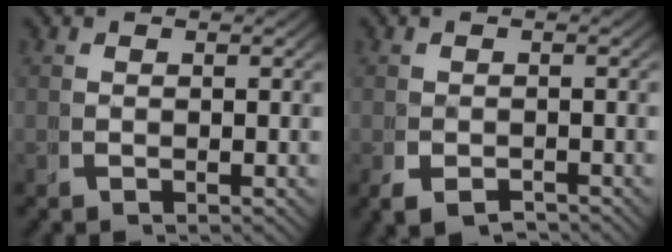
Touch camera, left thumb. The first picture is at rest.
{"total": 1.9, "force": [-1.1, 1.2, 1.0], "torque": [-0.026, -0.015, -0.013]}